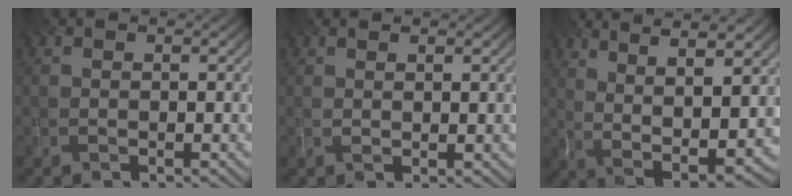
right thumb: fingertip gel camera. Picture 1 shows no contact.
{"total": 1.3, "force": [0.9, -0.1, 0.9], "torque": [-0.013, -0.002, 0.022]}
{"total": 11.1, "force": [4.2, 3.1, 9.8], "torque": [-0.186, 0.008, 0.076]}